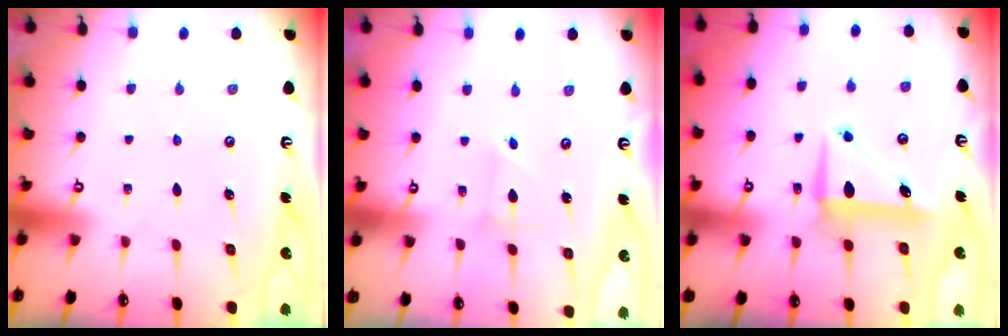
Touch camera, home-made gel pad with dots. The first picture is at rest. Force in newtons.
{"total": 2.2, "press": 2.2, "slide": 0.1}
{"total": 8.4, "press": 8.0, "slide": 2.5}